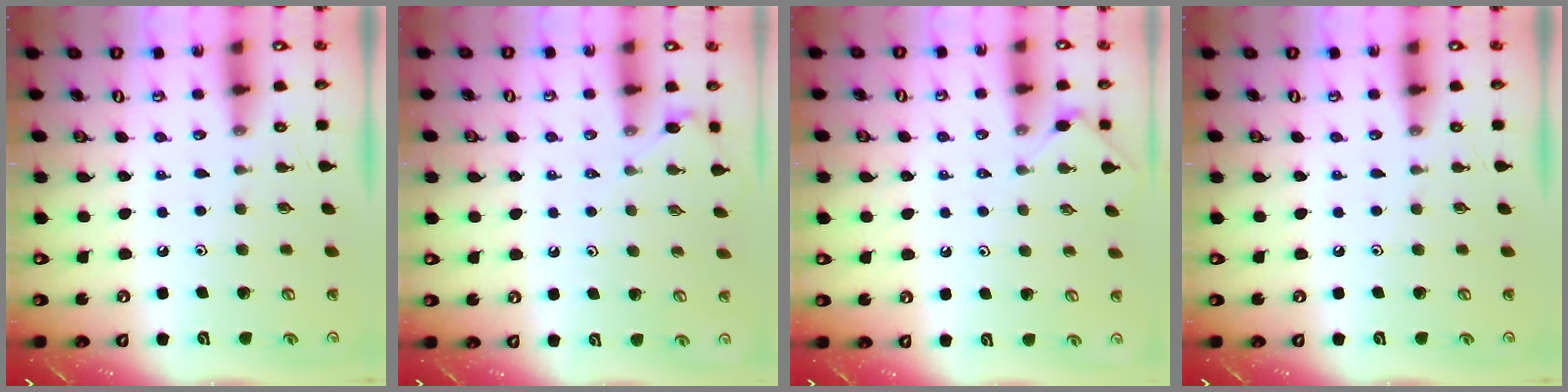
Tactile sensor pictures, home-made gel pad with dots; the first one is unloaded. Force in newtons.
{"total": 3.4, "press": 3.4, "slide": 0.5}
{"total": 3.6, "press": 3.5, "slide": 0.7}
{"total": 0.0}